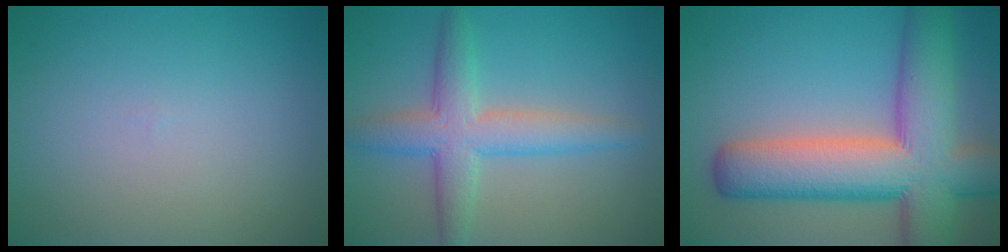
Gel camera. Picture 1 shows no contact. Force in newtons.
{"total": 5.0, "press": 5.0, "slide": 0.2}
{"total": 12.1, "press": 12.1, "slide": 0.6}